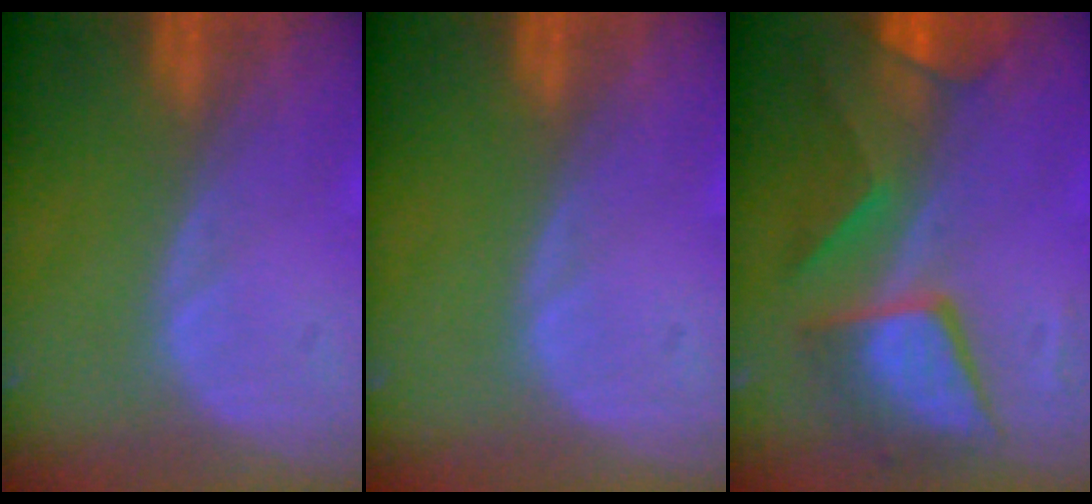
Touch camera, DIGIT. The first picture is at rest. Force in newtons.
{"total": 0.0}
{"total": 8.6, "press": 8.6, "slide": 0.4}